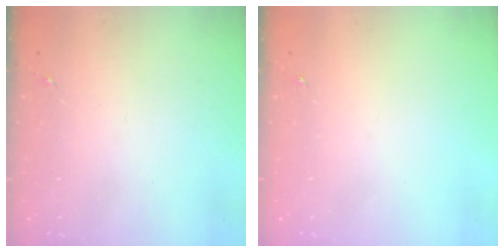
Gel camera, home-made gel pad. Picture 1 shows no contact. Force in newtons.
{"total": 0.0}